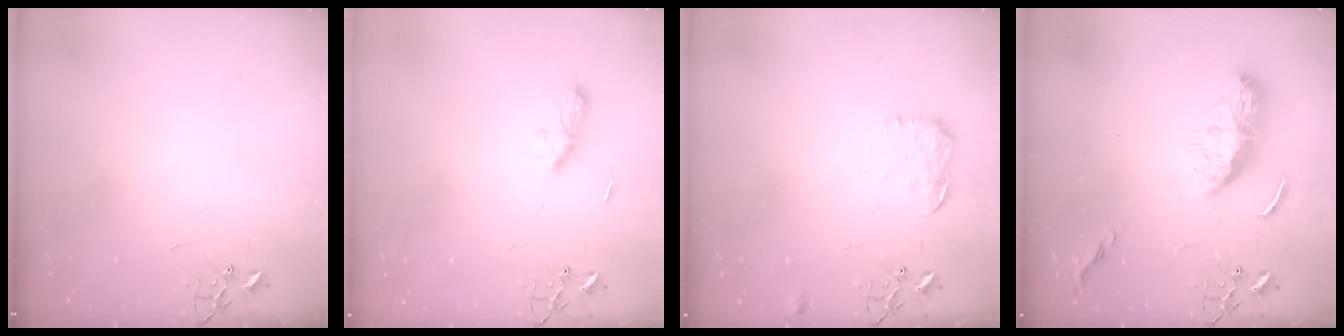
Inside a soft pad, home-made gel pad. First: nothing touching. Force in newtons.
{"total": 6.2, "press": 6.2, "slide": 0.6}
{"total": 9.2, "press": 9.2, "slide": 0.4}
{"total": 10.4, "press": 10.4, "slide": 0.9}